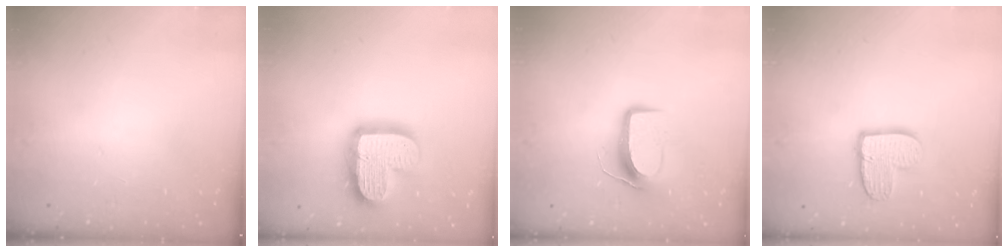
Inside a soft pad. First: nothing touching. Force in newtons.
{"total": 17.8, "press": 17.8, "slide": 1.3}
{"total": 8.8, "press": 8.7, "slide": 0.6}
{"total": 10.7, "press": 10.7, "slide": 0.8}